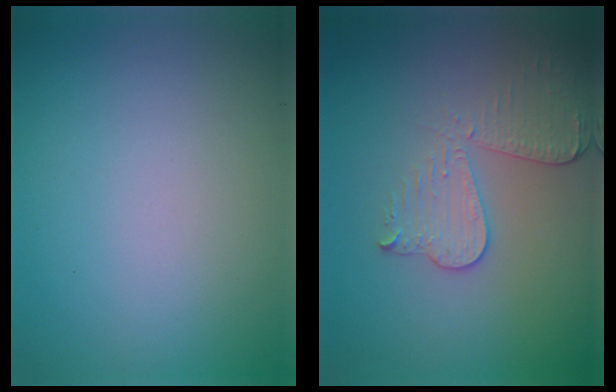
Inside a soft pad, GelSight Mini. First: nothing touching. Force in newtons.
{"total": 3.3, "press": 2.9, "slide": 1.4}